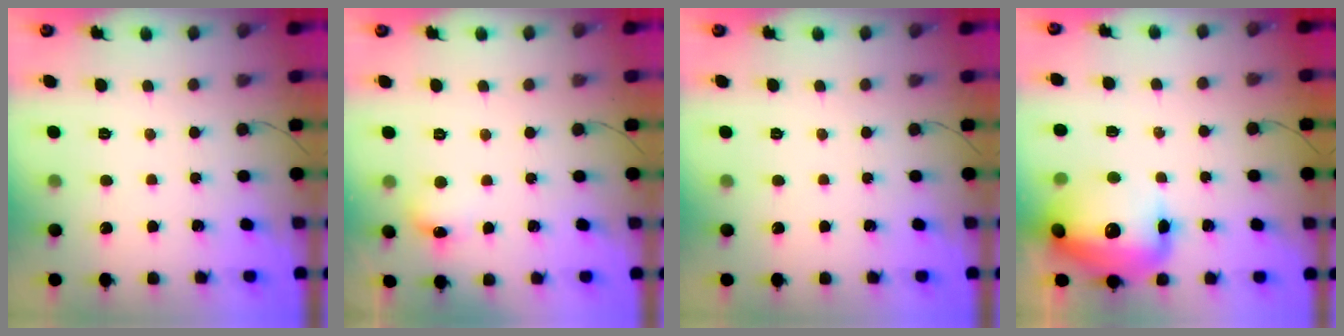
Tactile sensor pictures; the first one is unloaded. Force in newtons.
{"total": 6.7, "press": 6.6, "slide": 1.4}
{"total": 0.0}
{"total": 20.4, "press": 19.4, "slide": 6.3}